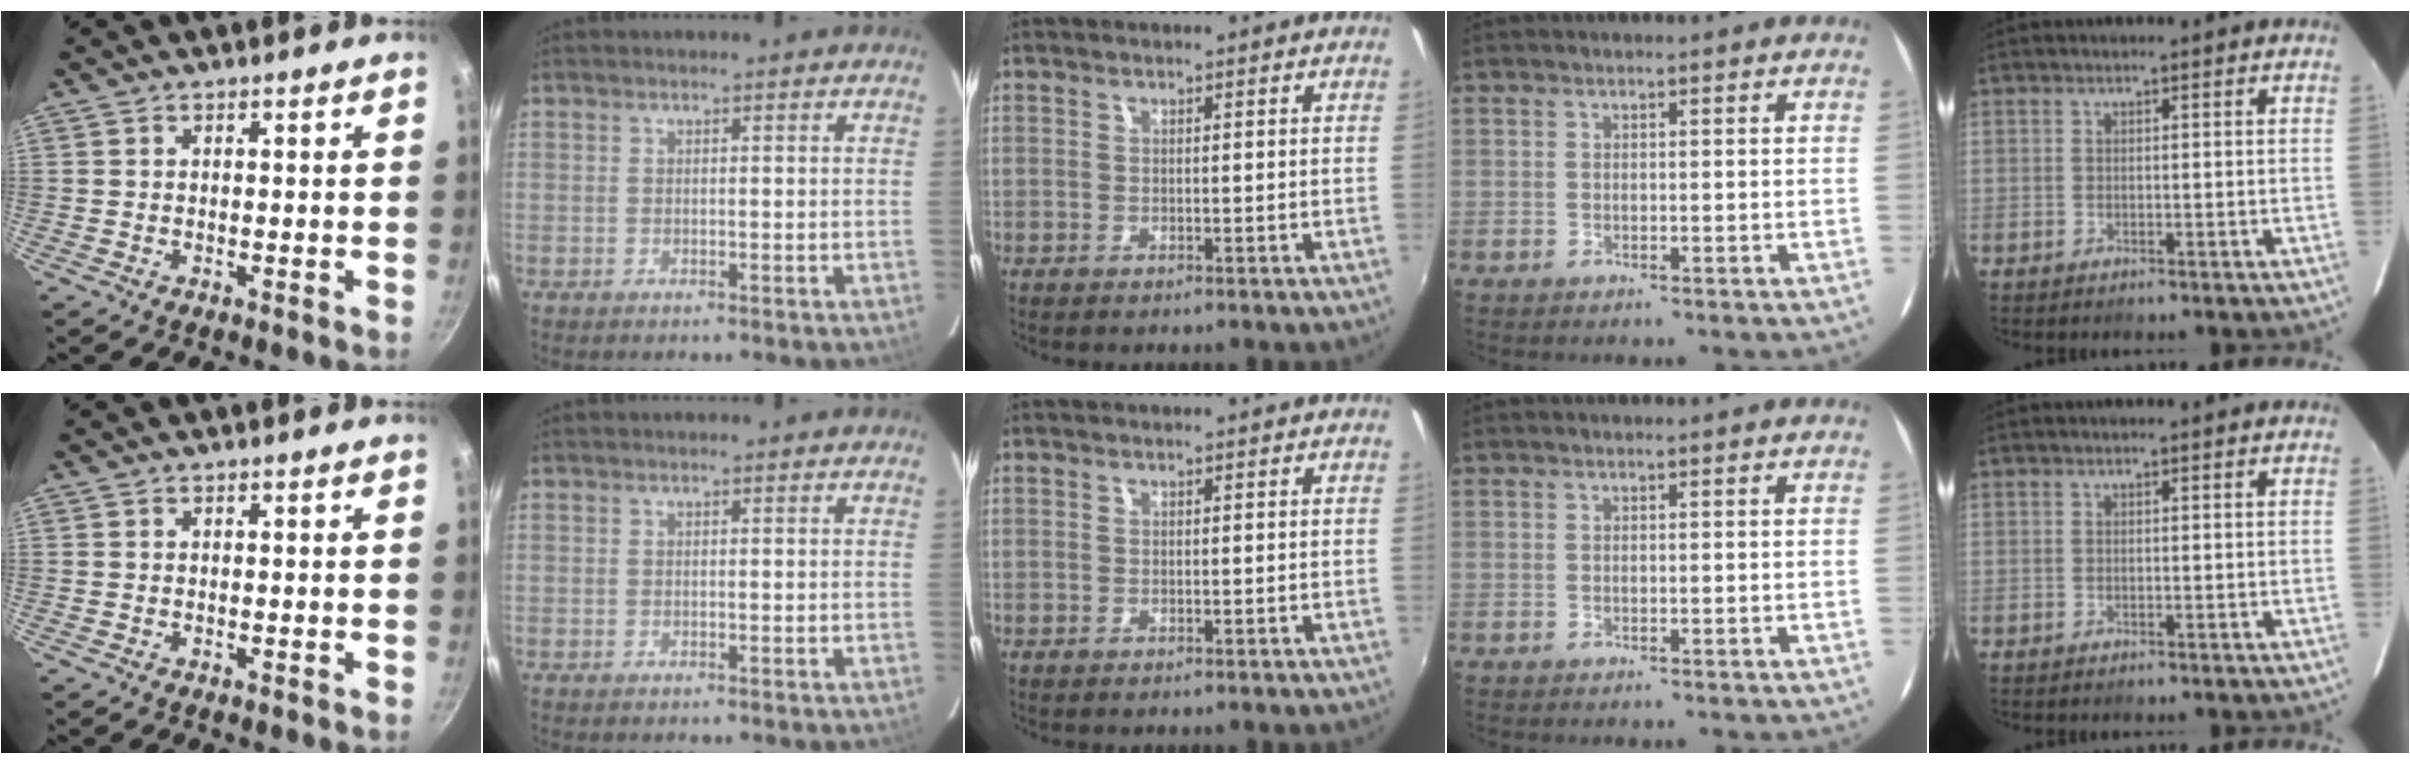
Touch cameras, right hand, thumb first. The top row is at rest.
{}